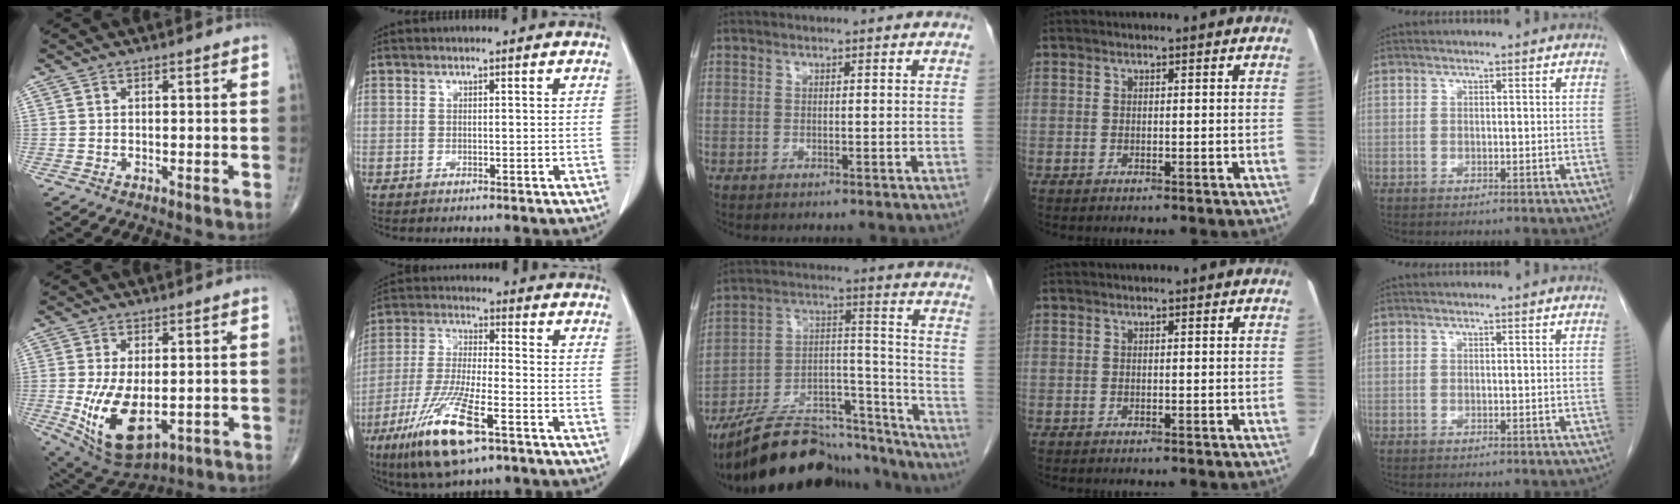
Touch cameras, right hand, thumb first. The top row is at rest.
{"thumb": {"total": 13.4, "force": [-2.3, 7.0, 11.2], "torque": [-0.204, -0.018, -0.016]}, "index": {"total": 14.2, "force": [-7.8, 2.4, 11.7], "torque": [-0.240, -0.030, -0.138]}, "middle": {"total": 25.6, "force": [-22.8, 6.2, 9.8], "torque": [-0.139, 0.022, -0.350]}}